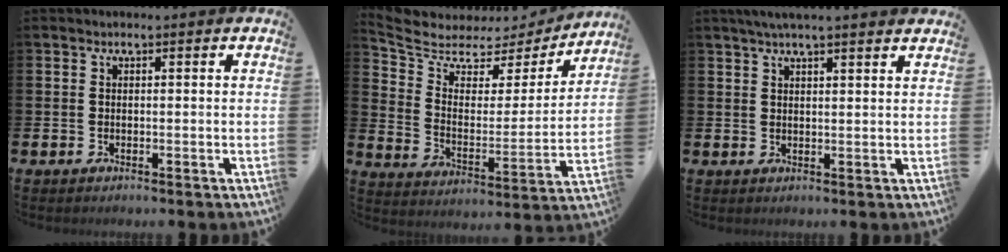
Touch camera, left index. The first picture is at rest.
{"total": 6.2, "force": [5.4, 2.8, 0.8], "torque": [-0.055, -0.048, 0.087]}
{"total": 3.3, "force": [3.0, 0.0, 1.4], "torque": [-0.030, -0.004, 0.055]}